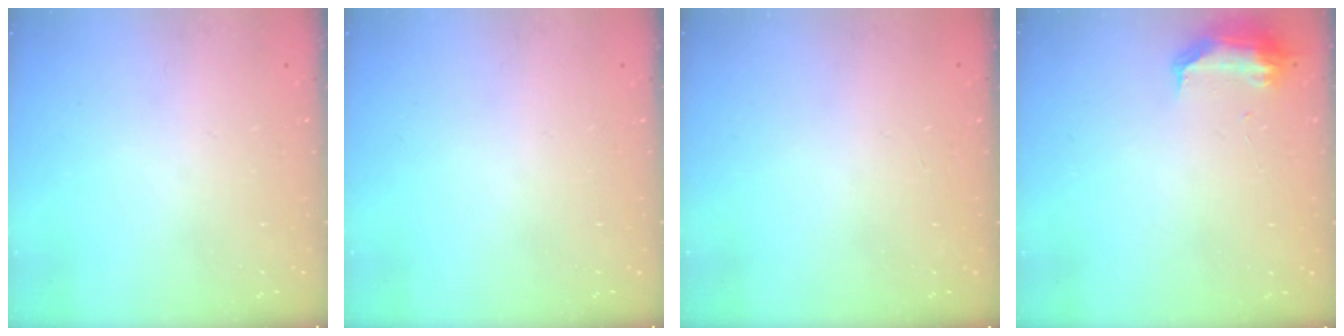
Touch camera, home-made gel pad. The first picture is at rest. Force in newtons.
{"total": 0.0}
{"total": 0.9, "press": 0.0, "slide": 0.9}
{"total": 8.5, "press": 8.4, "slide": 0.9}